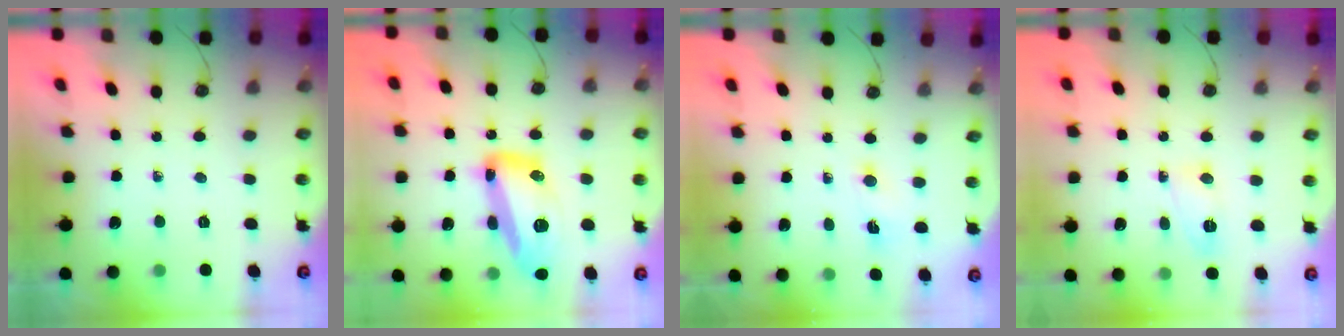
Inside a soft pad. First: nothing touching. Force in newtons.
{"total": 18.3, "press": 18.3, "slide": 1.5}
{"total": 1.1, "press": 1.0, "slide": 0.5}
{"total": 4.0, "press": 3.7, "slide": 1.7}